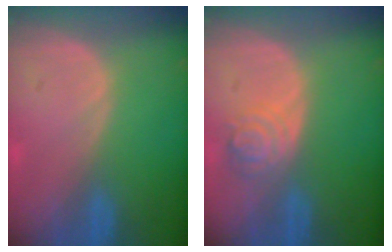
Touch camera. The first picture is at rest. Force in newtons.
{"total": 4.1, "press": 4.1, "slide": 0.1}